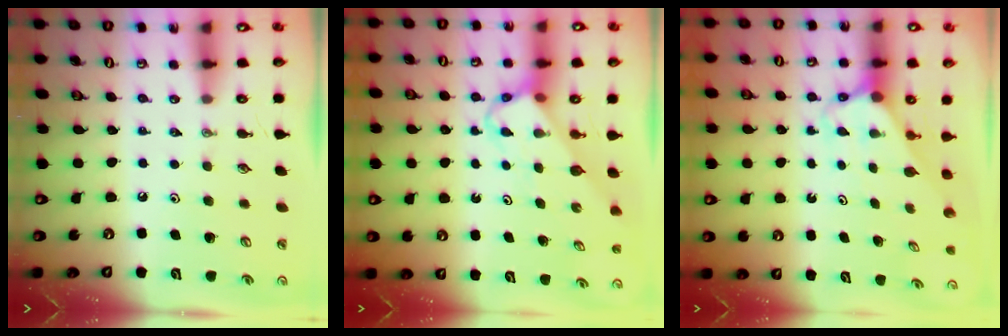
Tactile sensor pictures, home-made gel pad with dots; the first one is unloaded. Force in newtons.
{"total": 3.8, "press": 3.8, "slide": 0.2}
{"total": 2.6, "press": 2.6, "slide": 0.1}